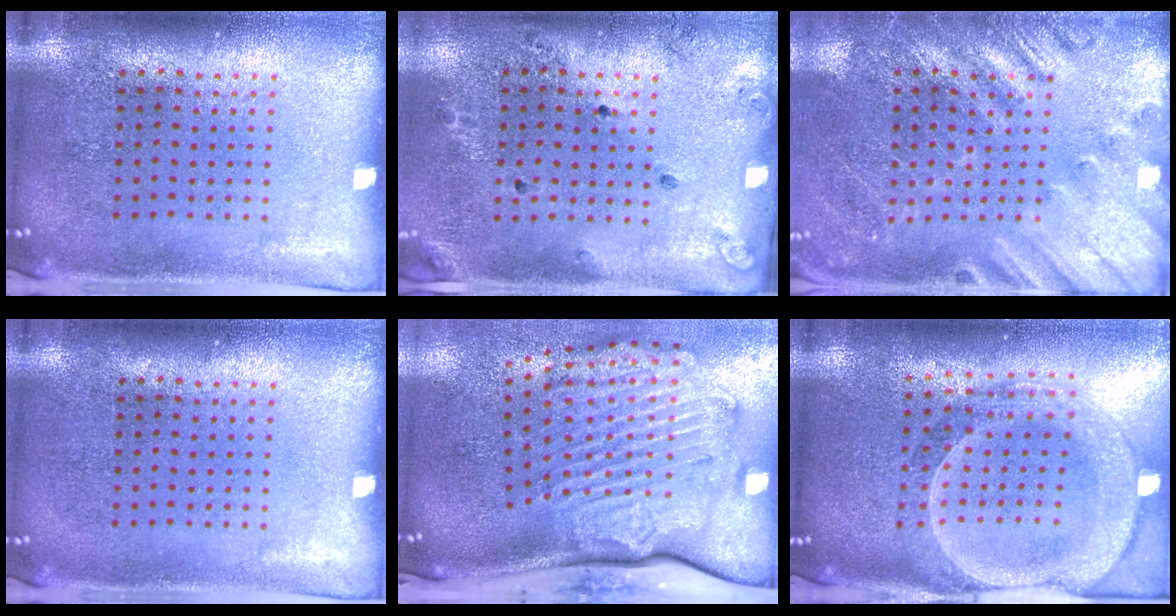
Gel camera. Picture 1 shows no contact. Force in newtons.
{"total": 1.4, "press": 1.3, "slide": 0.7}
{"total": 2.3, "press": 2.2, "slide": 0.6}
{"total": 0.0}
{"total": 3.6, "press": 2.5, "slide": 2.7}
{"total": 2.6, "press": 2.3, "slide": 1.3}